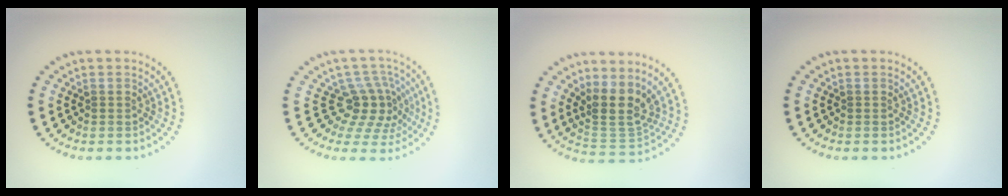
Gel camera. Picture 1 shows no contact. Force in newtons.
{"total": 3.9, "press": 3.0, "slide": 2.5}
{"total": 4.0, "press": 3.1, "slide": 2.5}
{"total": 0.0}